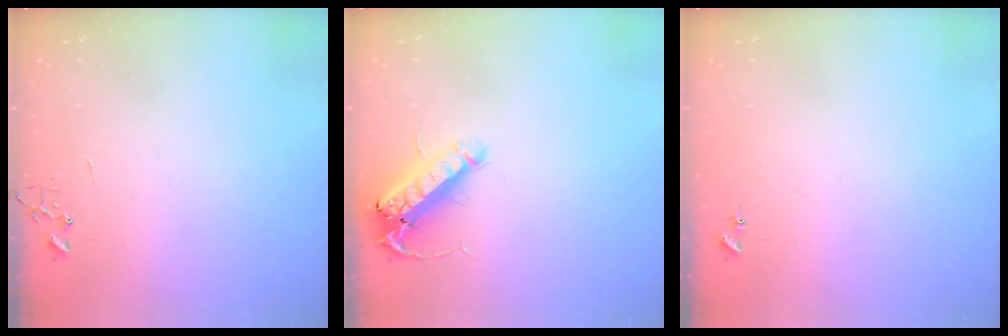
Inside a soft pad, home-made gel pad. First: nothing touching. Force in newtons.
{"total": 14.7, "press": 14.5, "slide": 2.6}
{"total": 4.3, "press": 4.2, "slide": 0.6}